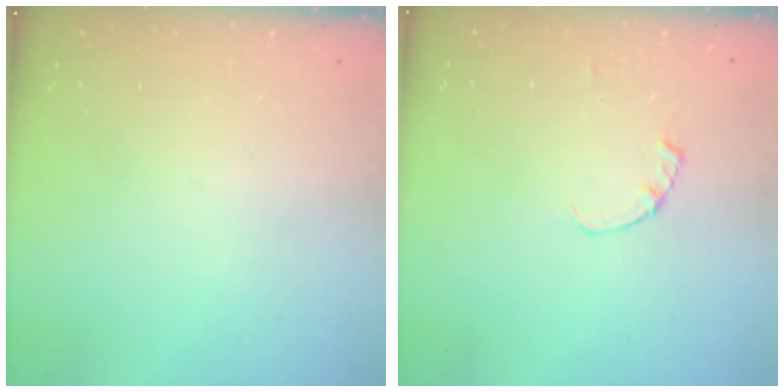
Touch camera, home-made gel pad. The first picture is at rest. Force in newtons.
{"total": 0.0}